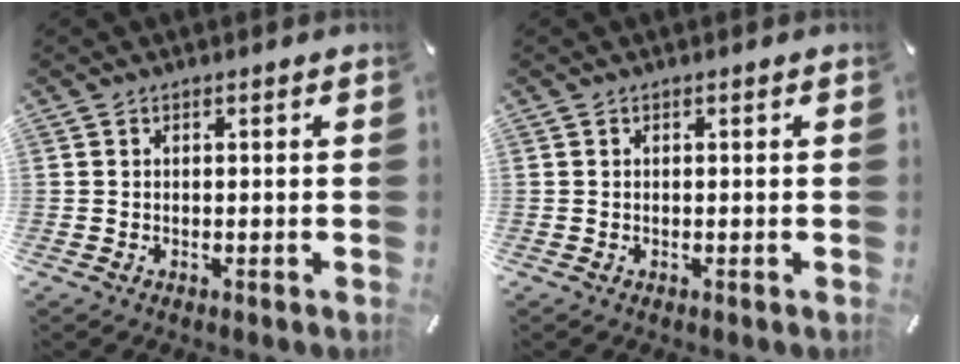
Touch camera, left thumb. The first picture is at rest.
{"total": 0.0}